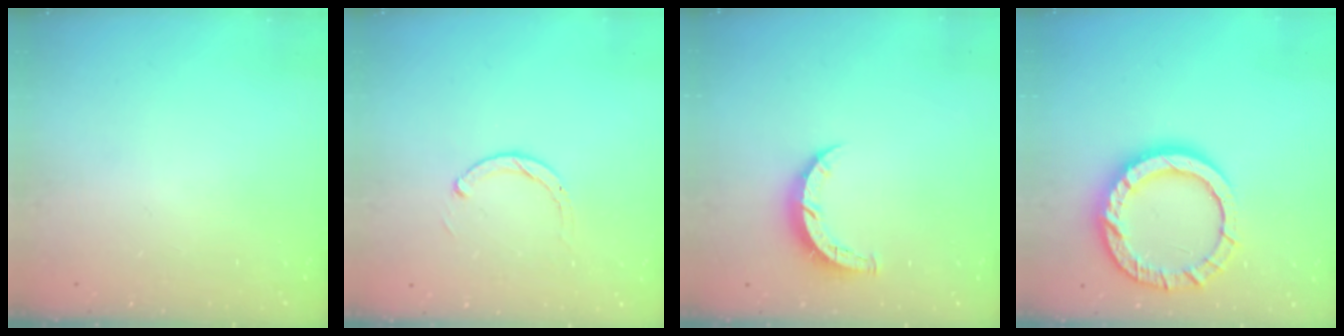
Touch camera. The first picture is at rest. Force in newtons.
{"total": 2.5, "press": 2.5, "slide": 0.3}
{"total": 5.5, "press": 5.5, "slide": 0.5}
{"total": 14.6, "press": 14.5, "slide": 1.3}